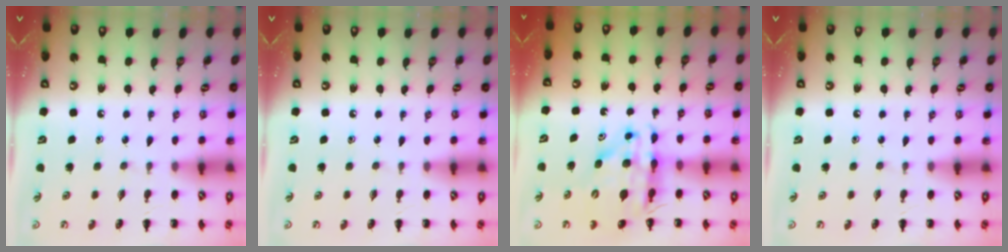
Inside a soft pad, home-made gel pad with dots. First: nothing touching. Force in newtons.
{"total": 0.0}
{"total": 12.3, "press": 11.7, "slide": 3.7}
{"total": 0.0}